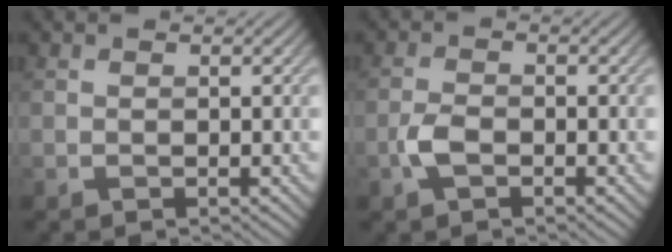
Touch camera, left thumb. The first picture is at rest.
{"total": 2.8, "force": [-1.3, 1.3, 2.1], "torque": [-0.048, 0.000, -0.032]}